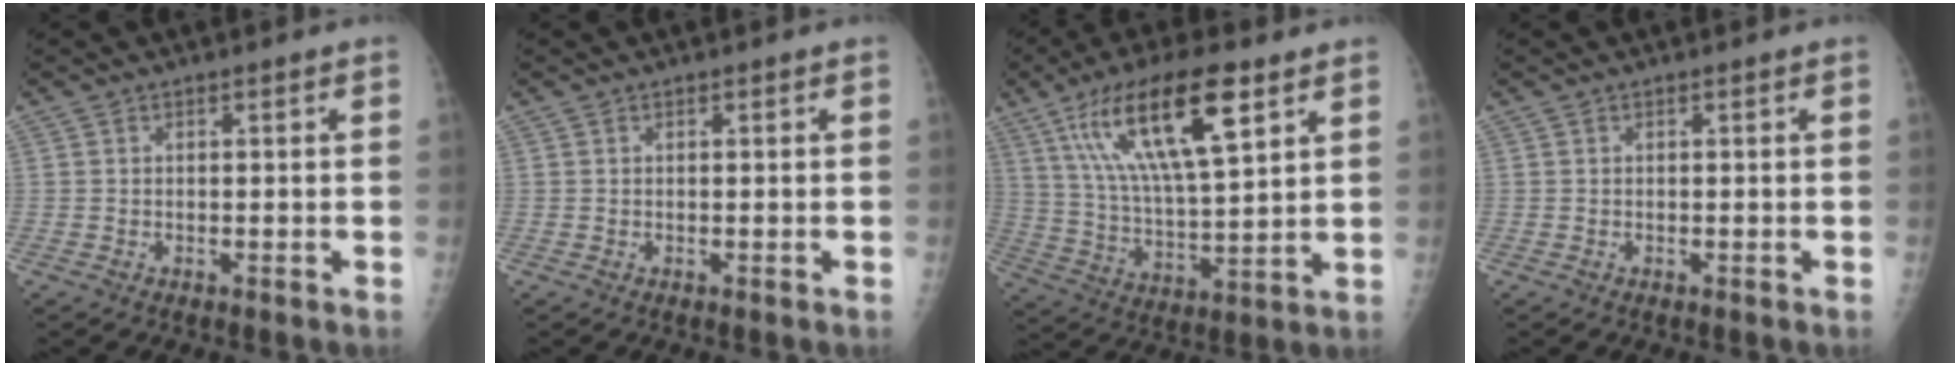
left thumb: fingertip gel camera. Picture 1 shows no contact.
{"total": 0.0}
{"total": 19.4, "force": [9.5, 5.8, 15.9], "torque": [-0.273, -0.028, 0.173]}
{"total": 0.0}